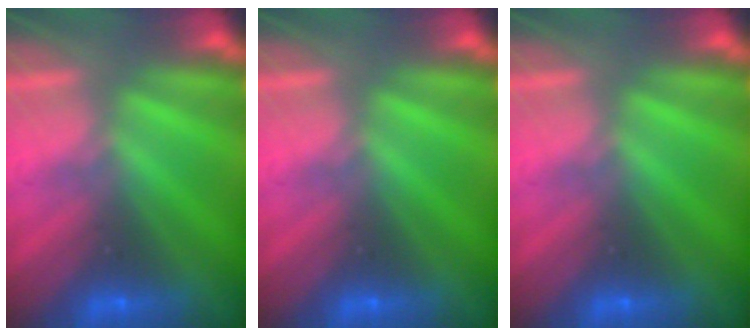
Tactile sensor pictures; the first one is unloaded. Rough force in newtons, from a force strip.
{"total": 0.0}
{"total": 0.0}